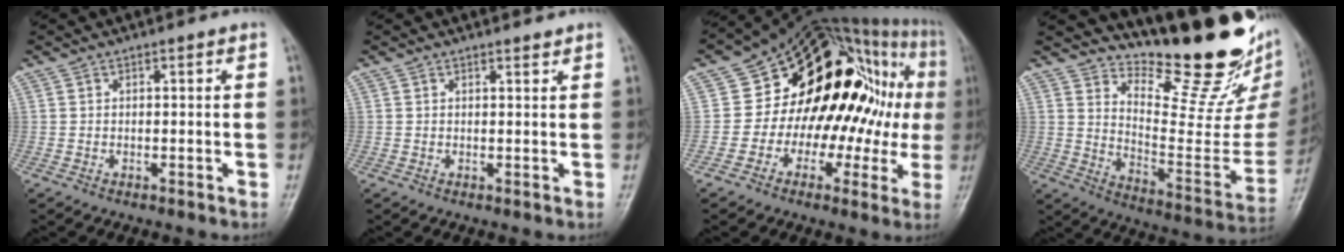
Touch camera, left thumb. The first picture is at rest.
{"total": 0.9, "force": [0.9, 0.1, 0.2], "torque": [-0.003, -0.009, 0.013]}
{"total": 26.1, "force": [1.7, 15.9, 20.7], "torque": [-0.227, 0.048, 0.024]}
{"total": 23.2, "force": [18.1, 6.9, 12.8], "torque": [-0.146, -0.141, 0.261]}